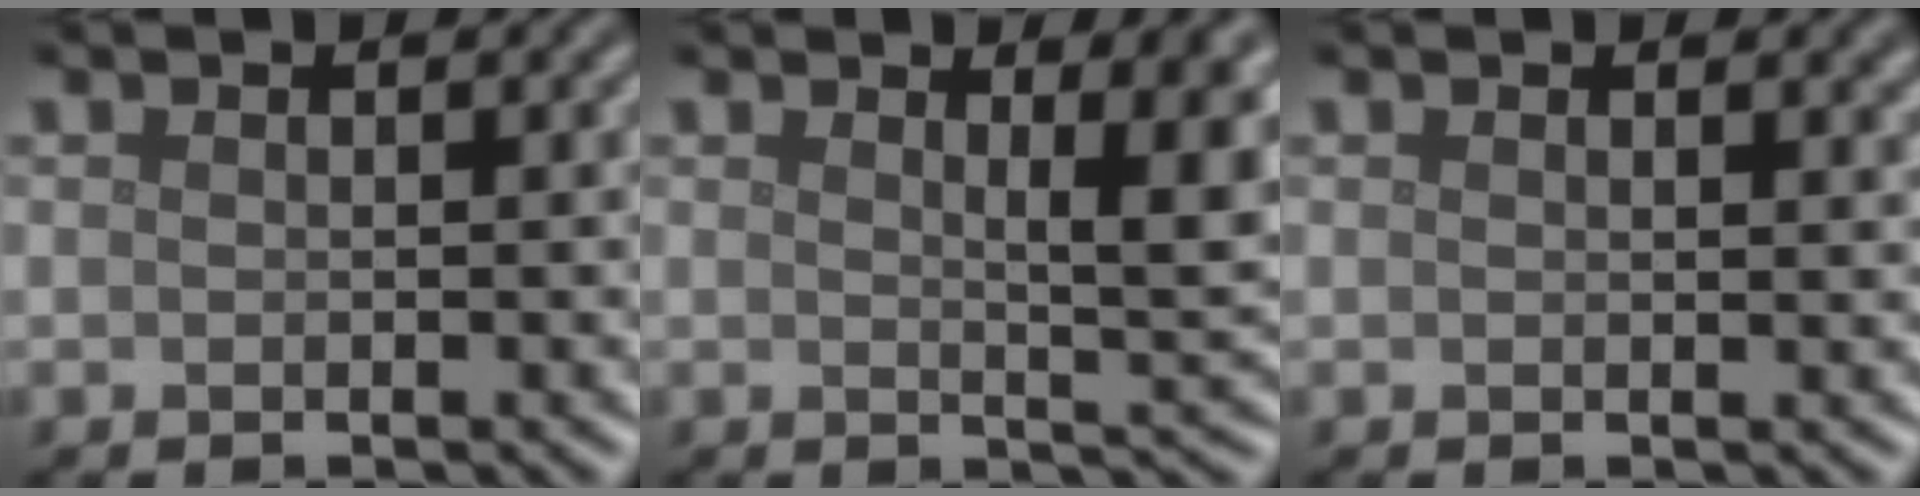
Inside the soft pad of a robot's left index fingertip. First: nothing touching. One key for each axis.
{"total": 5.2, "fx": 2.2, "fy": 1.4, "fz": 4.5, "tx": -0.047, "ty": -0.004, "tz": 0.031}
{"total": 1.2, "fx": 1.0, "fy": 0.5, "fz": 0.6, "tx": -0.004, "ty": 0.002, "tz": 0.013}